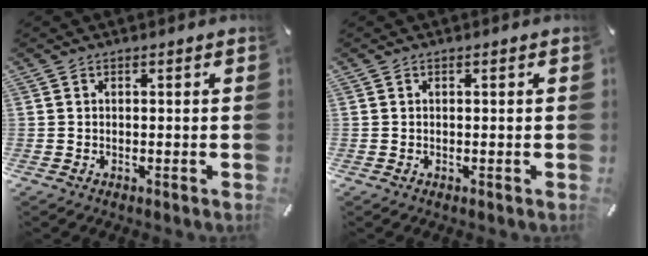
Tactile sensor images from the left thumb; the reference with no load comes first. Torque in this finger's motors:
{"motor_torque": [0.10, 0.20, 0.06, -0.02, 0.00]}